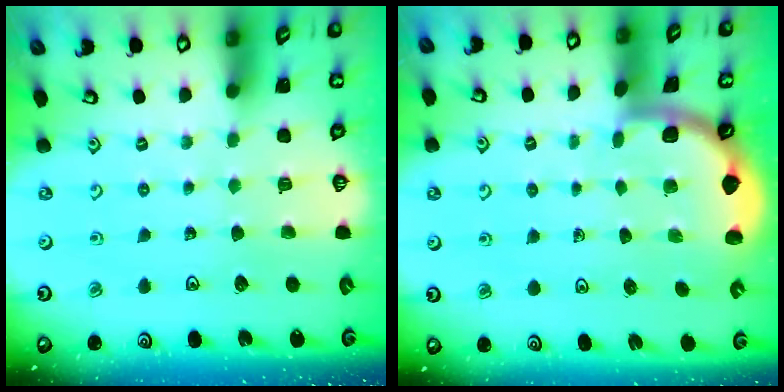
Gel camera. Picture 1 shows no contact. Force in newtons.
{"total": 1.8, "press": 1.8, "slide": 0.1}